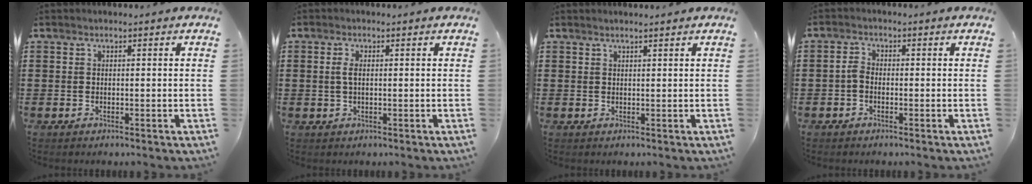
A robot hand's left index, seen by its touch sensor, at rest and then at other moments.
{"total": 1.9, "force": [0.2, 0.8, 1.8], "torque": [-0.038, 0.002, 0.004]}
{"total": 1.0, "force": [0.9, -0.1, 0.5], "torque": [-0.009, -0.003, 0.017]}
{"total": 1.8, "force": [-0.8, 1.1, 1.2], "torque": [-0.040, 0.001, -0.021]}